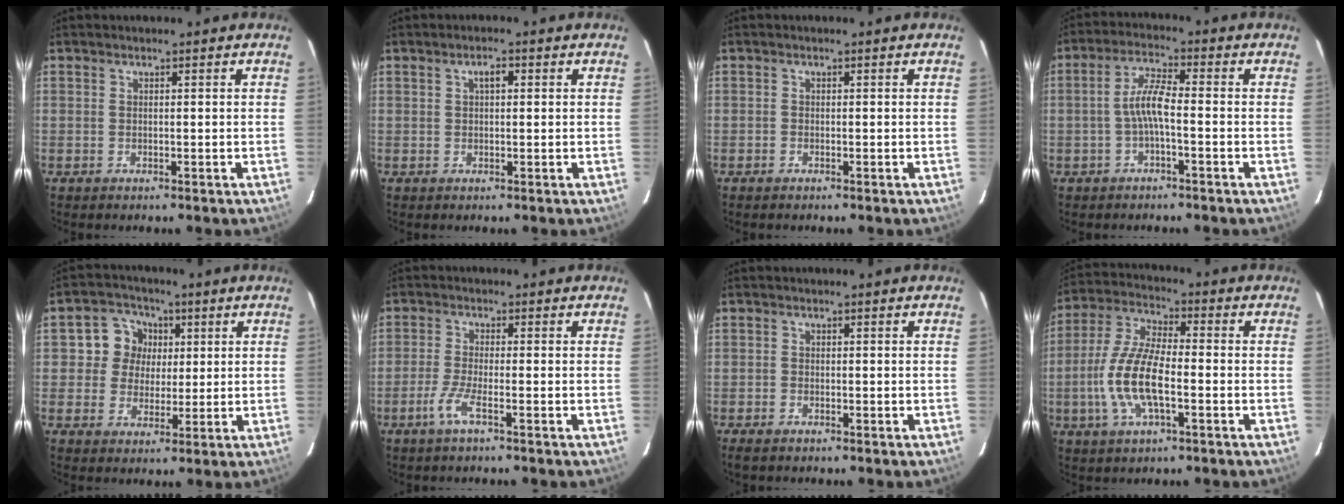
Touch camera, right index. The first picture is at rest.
{"total": 1.8, "force": [0.5, 0.9, 1.5], "torque": [-0.026, 0.009, 0.008]}
{"total": 0.5, "force": [-0.4, 0.3, 0.0], "torque": [-0.002, 0.000, -0.011]}
{"total": 4.9, "force": [-1.5, 0.8, 4.7], "torque": [-0.100, 0.012, -0.028]}
{"total": 7.3, "force": [1.3, 7.0, 1.8], "torque": [-0.037, 0.023, 0.019]}
{"total": 4.0, "force": [-2.3, 0.0, 3.2], "torque": [-0.080, -0.007, -0.048]}
{"total": 1.4, "force": [-1.1, 0.6, 0.6], "torque": [-0.018, -0.004, -0.025]}
{"total": 12.2, "force": [-3.3, 4.1, 11.0], "torque": [-0.237, 0.000, -0.068]}